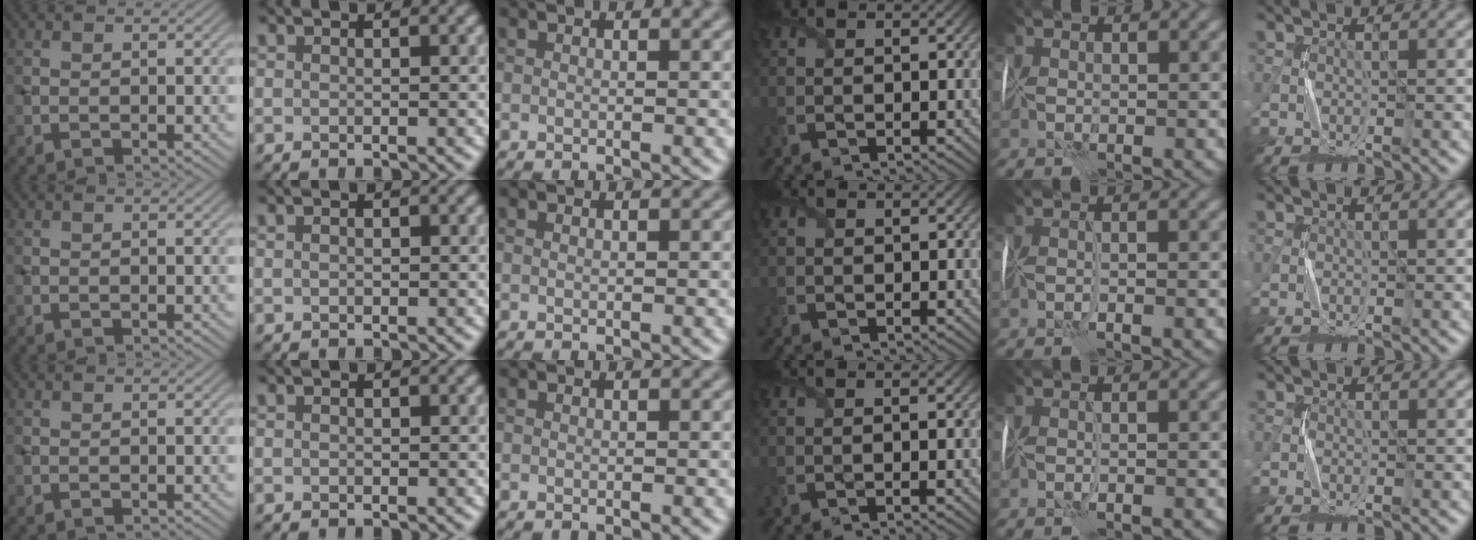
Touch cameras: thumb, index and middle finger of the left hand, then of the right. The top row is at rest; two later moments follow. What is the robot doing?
{"motion": "fold", "object": "wrapping paper"}